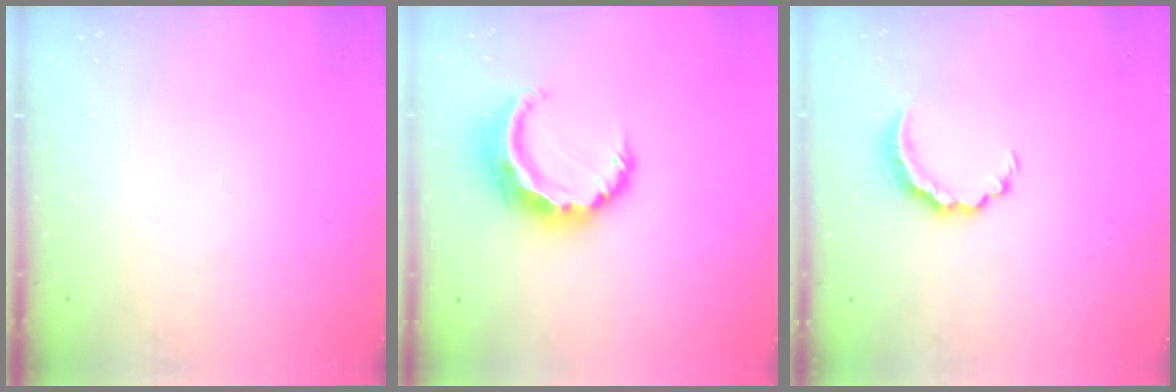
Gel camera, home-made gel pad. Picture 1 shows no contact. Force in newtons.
{"total": 8.8, "press": 8.7, "slide": 1.0}
{"total": 5.6, "press": 5.6, "slide": 0.7}